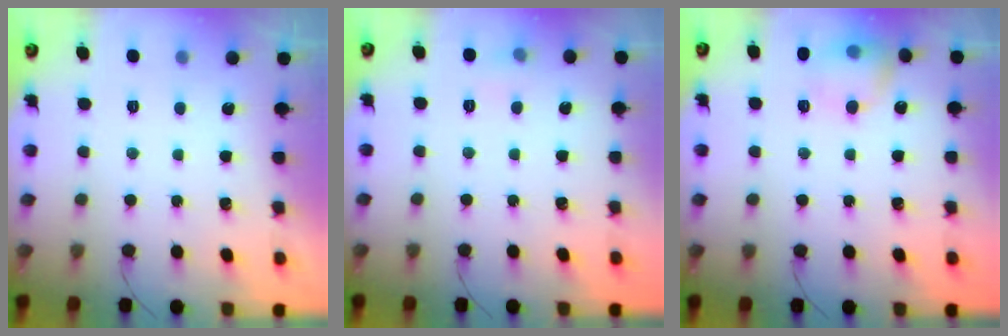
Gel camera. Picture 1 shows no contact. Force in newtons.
{"total": 4.5, "press": 4.3, "slide": 1.3}
{"total": 10.0, "press": 9.9, "slide": 1.4}